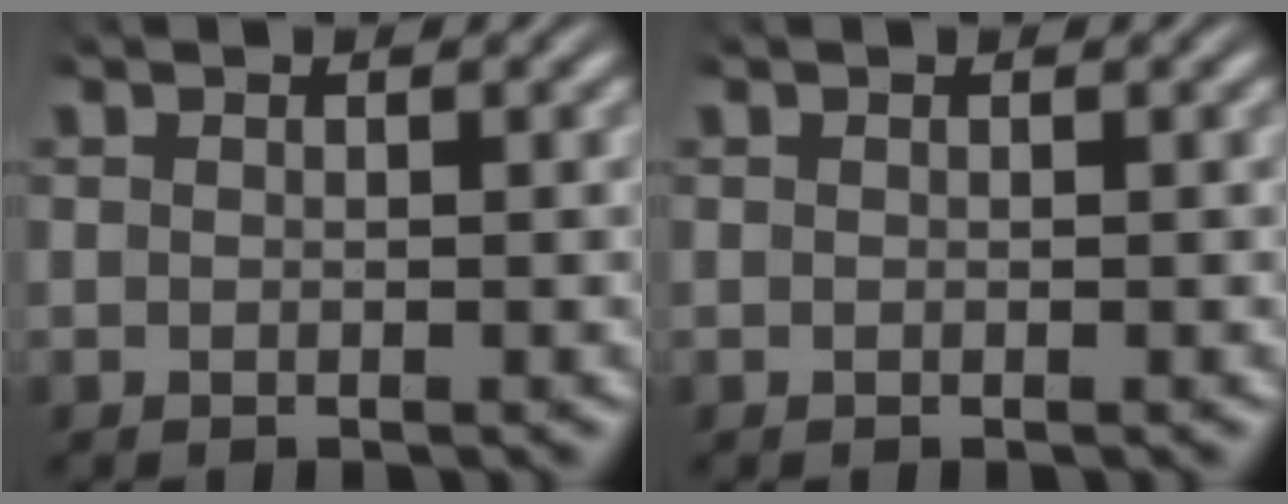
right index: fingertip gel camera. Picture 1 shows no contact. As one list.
[{"total": 0.0}]